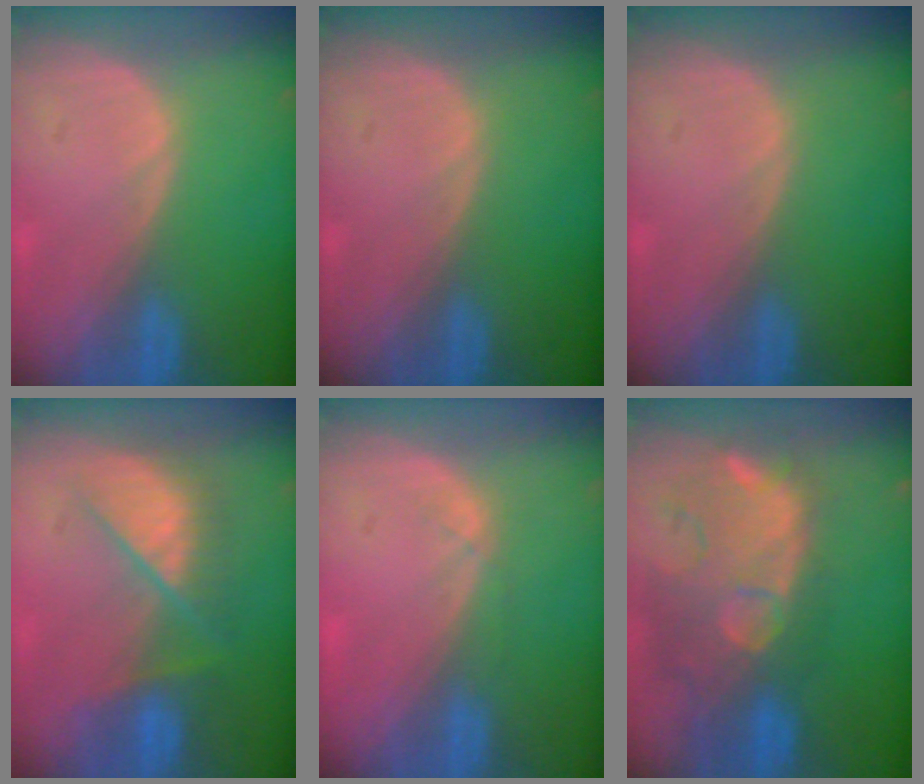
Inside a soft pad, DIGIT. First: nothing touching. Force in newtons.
{"total": 0.0}
{"total": 0.0}
{"total": 7.3, "press": 7.2, "slide": 0.6}
{"total": 1.4, "press": 1.3, "slide": 0.5}
{"total": 12.9, "press": 11.3, "slide": 6.2}